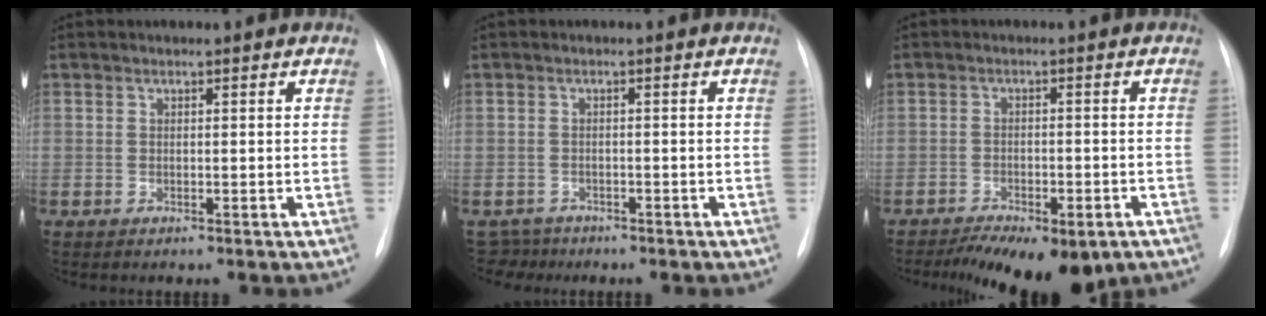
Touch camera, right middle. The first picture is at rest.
{"total": 2.8, "force": [-2.3, 1.1, -1.0], "torque": [0.017, -0.002, -0.040]}
{"total": 12.8, "force": [-9.0, 5.0, 7.7], "torque": [-0.114, -0.006, -0.123]}